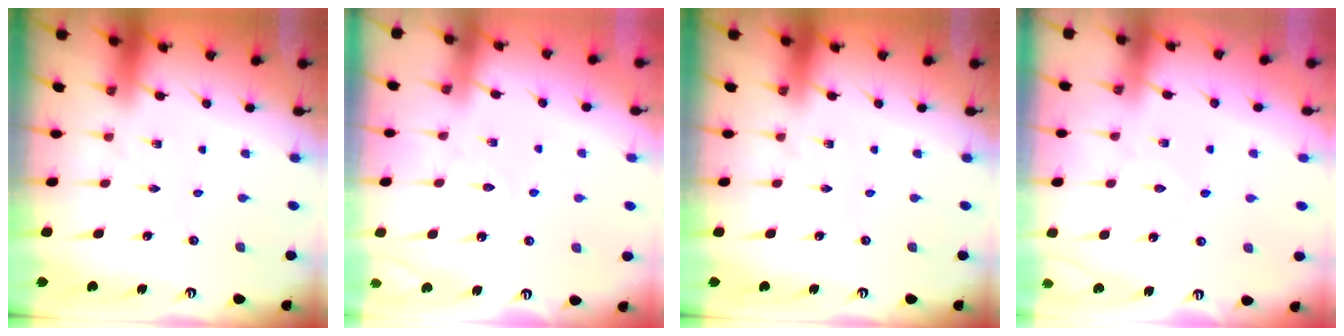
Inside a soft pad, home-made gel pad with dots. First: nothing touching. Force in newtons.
{"total": 4.0, "press": 4.0, "slide": 0.4}
{"total": 0.0}
{"total": 2.3, "press": 2.3, "slide": 0.3}